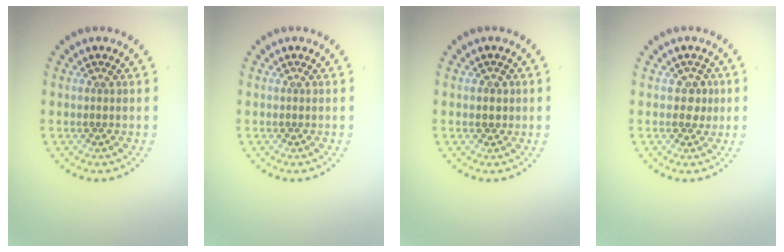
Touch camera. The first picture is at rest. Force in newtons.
{"total": 0.0}
{"total": 1.1, "press": 1.0, "slide": 0.5}
{"total": 1.4, "press": 1.3, "slide": 0.6}